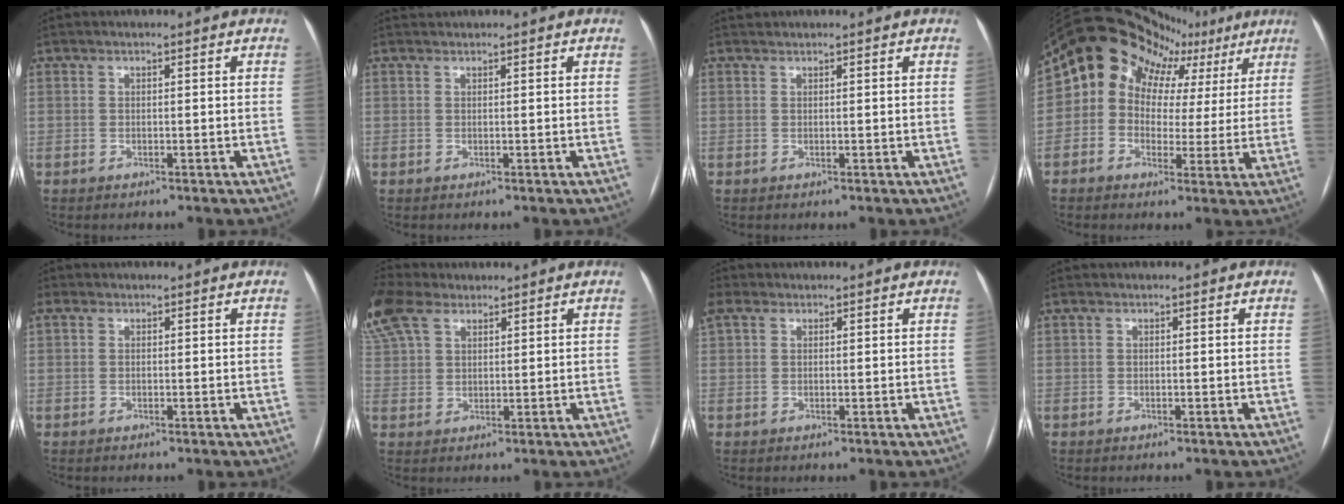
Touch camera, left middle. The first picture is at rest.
{"total": 0.7, "force": [0.7, 0.0, -0.2], "torque": [-0.007, 0.013, 0.018]}
{"total": 0.7, "force": [0.7, 0.0, 0.0], "torque": [-0.006, 0.013, 0.017]}
{"total": 17.2, "force": [10.0, 12.3, 6.9], "torque": [-0.116, 0.069, 0.121]}
{"total": 1.2, "force": [0.5, 0.9, 0.6], "torque": [-0.023, 0.017, 0.011]}
{"total": 10.0, "force": [6.9, 5.2, 5.2], "torque": [-0.132, 0.036, 0.142]}
{"total": 3.4, "force": [1.9, 2.3, 1.8], "torque": [-0.050, 0.031, 0.043]}
{"total": 0.6, "force": [0.3, 0.3, 0.3], "torque": [-0.008, 0.014, 0.007]}